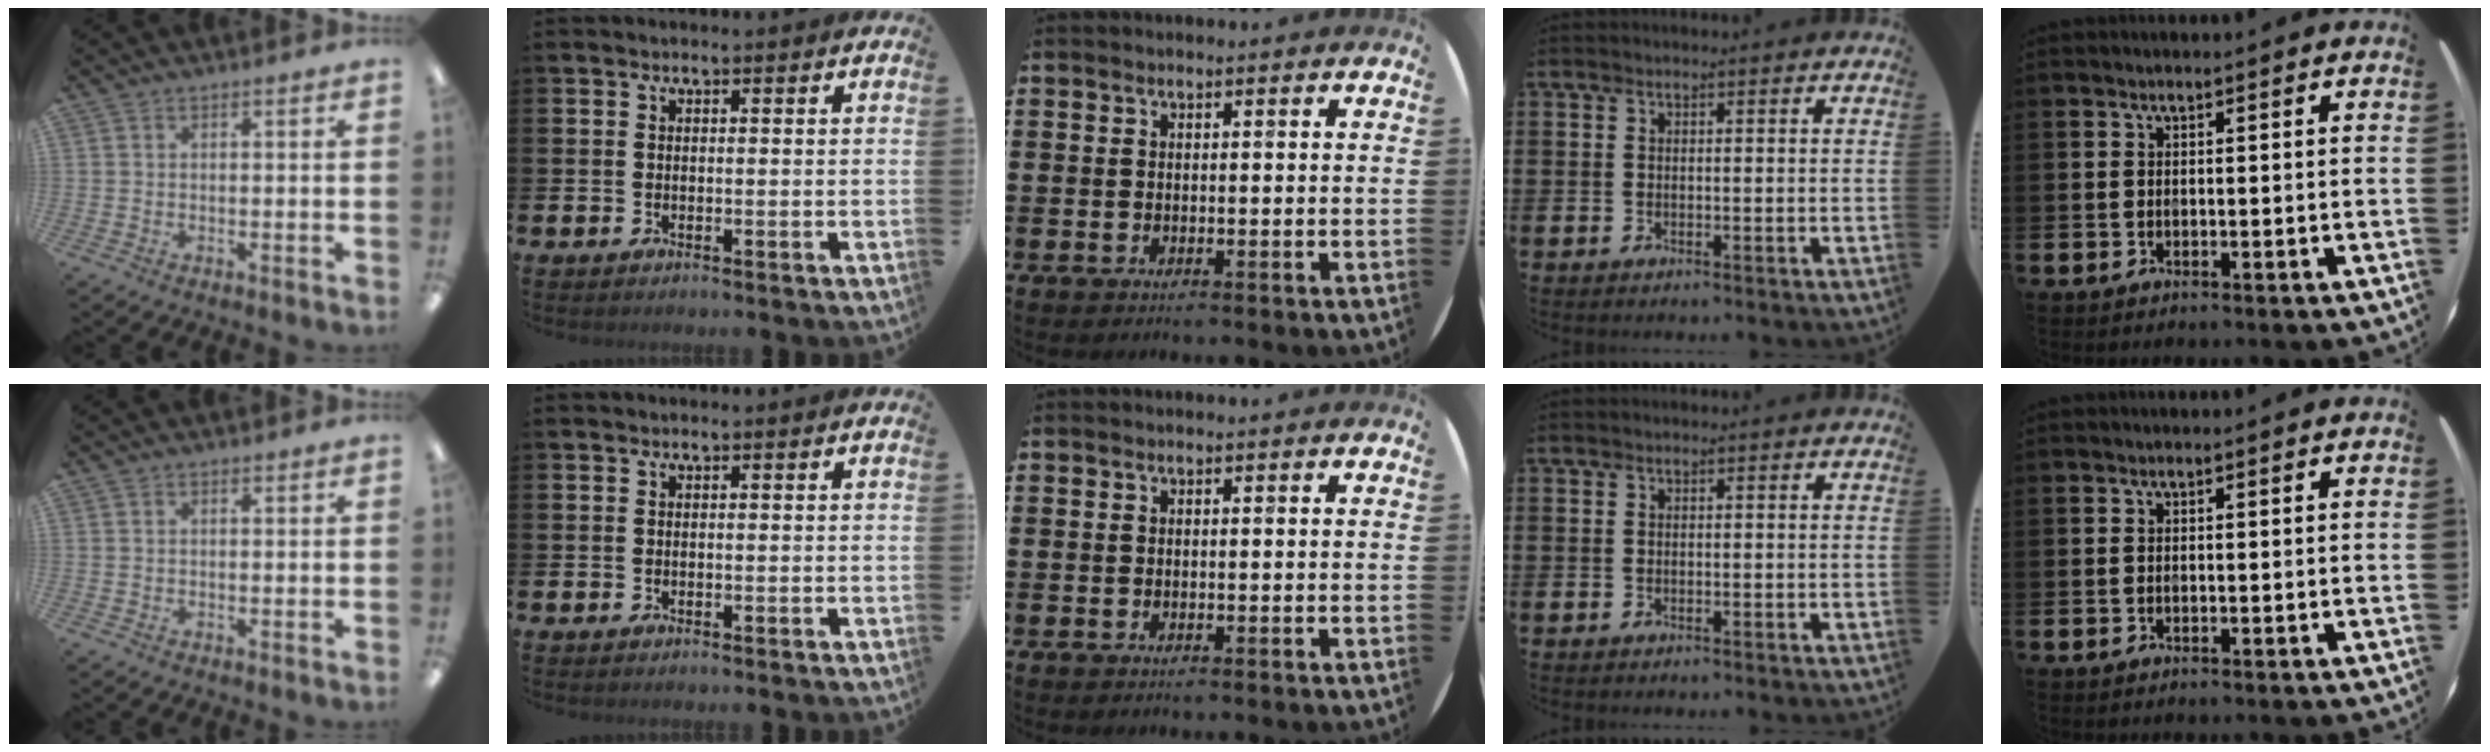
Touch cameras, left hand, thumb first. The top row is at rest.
{}